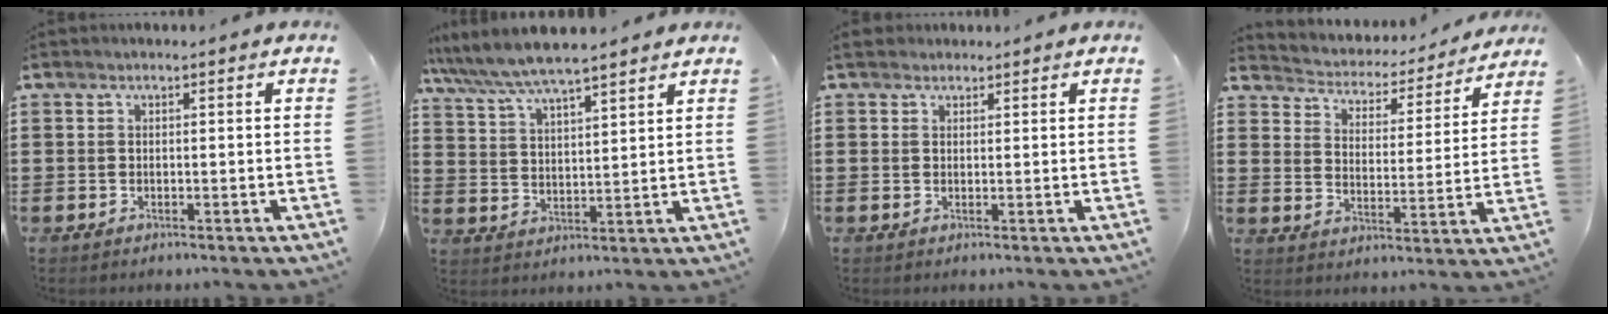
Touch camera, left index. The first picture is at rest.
{"total": 6.4, "force": [5.9, 0.5, 2.5], "torque": [-0.070, -0.024, 0.103]}
{"total": 1.8, "force": [1.5, 0.9, 0.2], "torque": [-0.010, 0.008, 0.030]}
{"total": 3.2, "force": [3.2, 0.5, -0.2], "torque": [-0.020, -0.032, 0.046]}